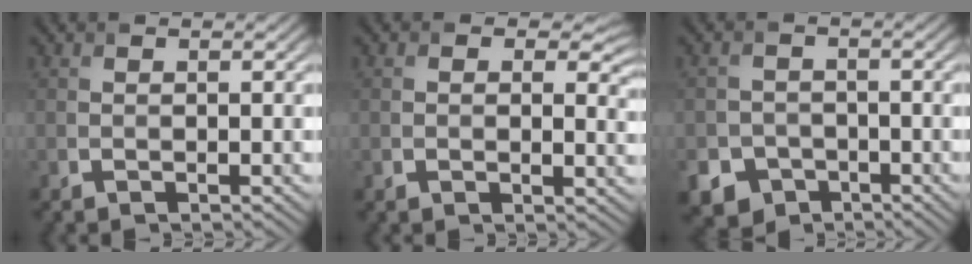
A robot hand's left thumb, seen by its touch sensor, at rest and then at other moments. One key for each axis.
{"total": 3.8, "fx": 1.0, "fy": 2.8, "fz": 2.4, "tx": -0.034, "ty": -0.017, "tz": 0.007}
{"total": 6.6, "fx": -3.8, "fy": 5.2, "fz": 1.4, "tx": -0.021, "ty": -0.021, "tz": -0.075}